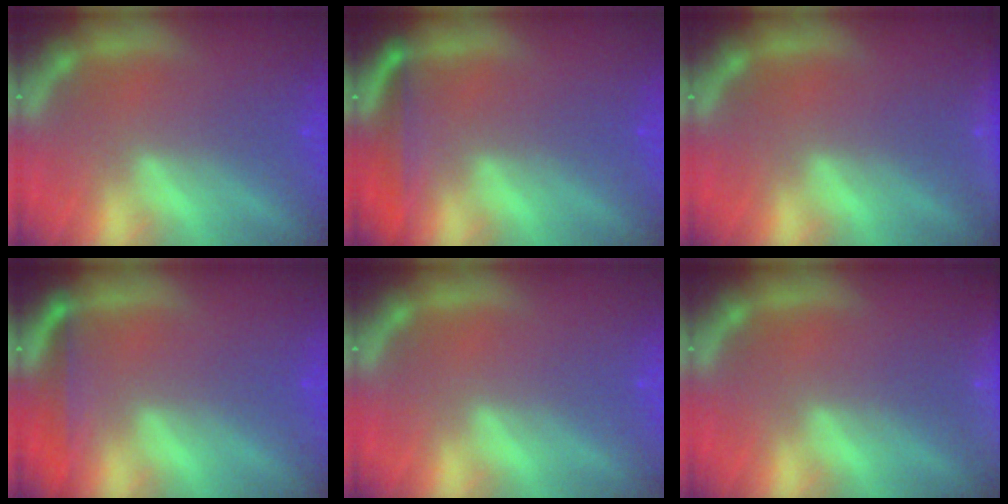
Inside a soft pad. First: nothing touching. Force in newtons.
{"total": 3.4}
{"total": 3.0}
{"total": 3.0}
{"total": 0.0}
{"total": 5.5}